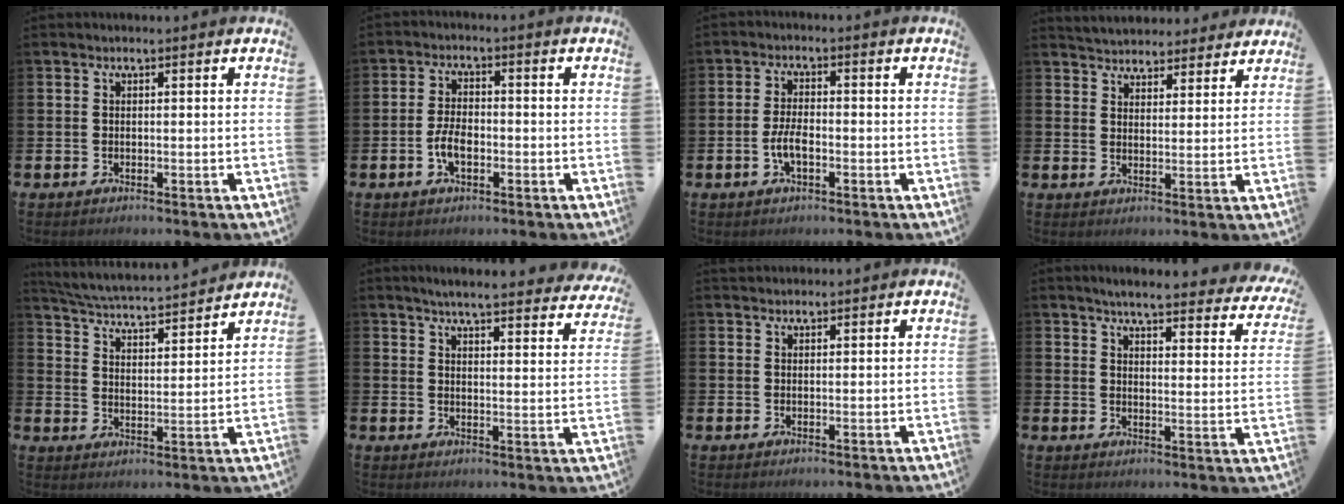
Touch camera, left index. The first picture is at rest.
{"total": 4.1, "force": [-1.2, 2.1, 3.3], "torque": [-0.060, 0.002, -0.025]}
{"total": 3.6, "force": [-1.1, 1.5, 3.1], "torque": [-0.056, 0.001, -0.024]}
{"total": 4.6, "force": [4.5, 1.1, -0.3], "torque": [-0.008, -0.029, 0.080]}
{"total": 4.9, "force": [4.8, 0.0, 0.8], "torque": [-0.039, -0.045, 0.078]}
{"total": 5.2, "force": [4.9, 0.1, 1.5], "torque": [-0.031, -0.036, 0.082]}
{"total": 1.4, "force": [1.3, 0.4, 0.0], "torque": [0.010, -0.002, 0.022]}
{"total": 4.8, "force": [4.4, 0.4, 1.8], "torque": [-0.037, -0.037, 0.068]}